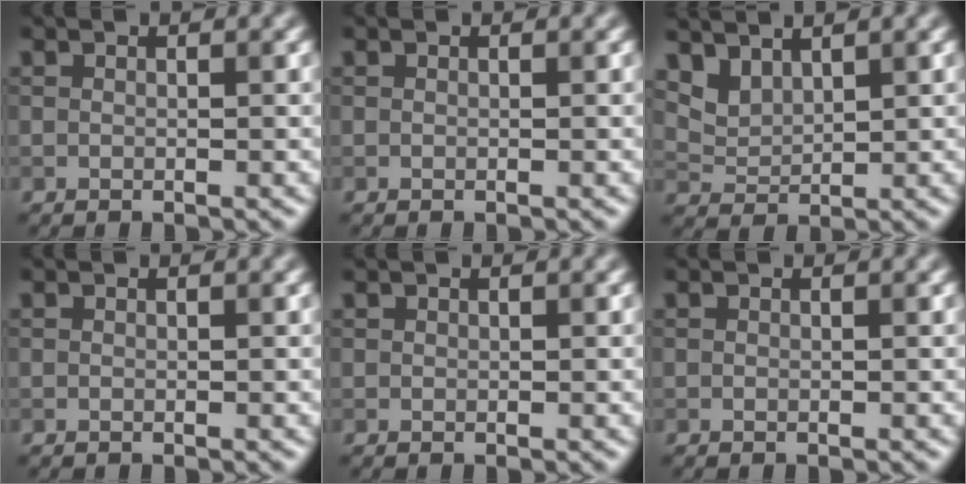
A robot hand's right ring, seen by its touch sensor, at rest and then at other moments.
{"total": 0.0}
{"total": 2.9, "force": [2.5, 1.1, 1.0], "torque": [-0.030, -0.005, 0.061]}
{"total": 0.0}
{"total": 0.0}
{"total": 0.0}